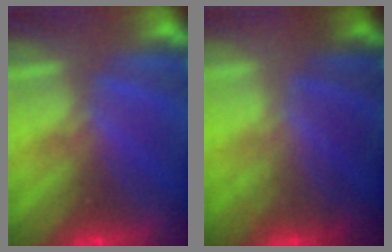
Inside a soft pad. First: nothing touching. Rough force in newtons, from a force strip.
{"total": 2.0}